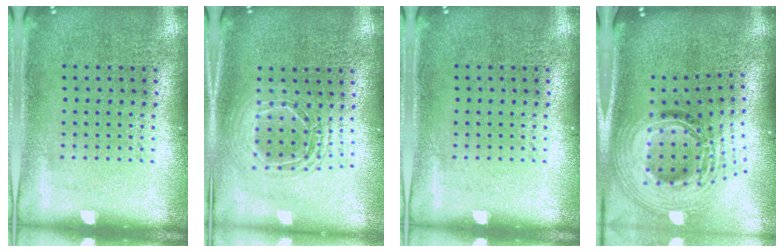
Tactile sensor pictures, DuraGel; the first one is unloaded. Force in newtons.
{"total": 1.7, "press": 1.4, "slide": 0.9}
{"total": 0.0}
{"total": 2.5, "press": 1.8, "slide": 1.8}